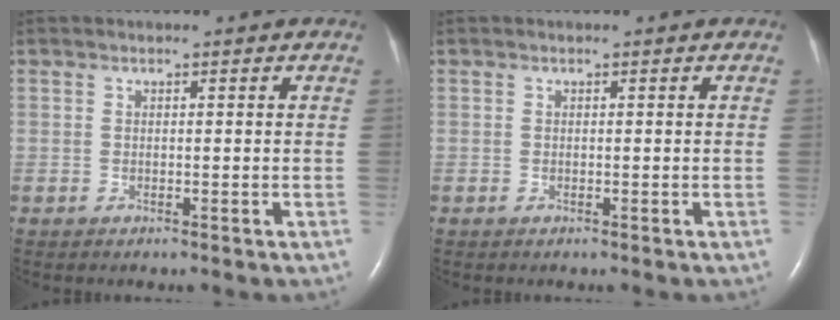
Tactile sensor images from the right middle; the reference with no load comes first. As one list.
[{"total": 0.0}]